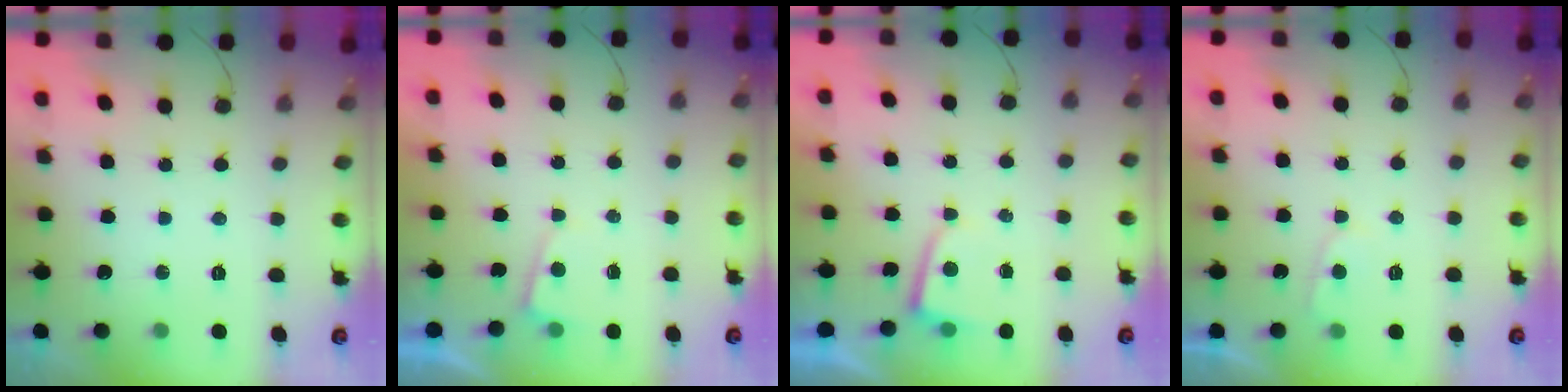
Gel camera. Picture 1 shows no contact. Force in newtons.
{"total": 1.2, "press": 1.2, "slide": 0.1}
{"total": 2.2, "press": 2.2, "slide": 0.4}
{"total": 2.9, "press": 2.9, "slide": 0.4}